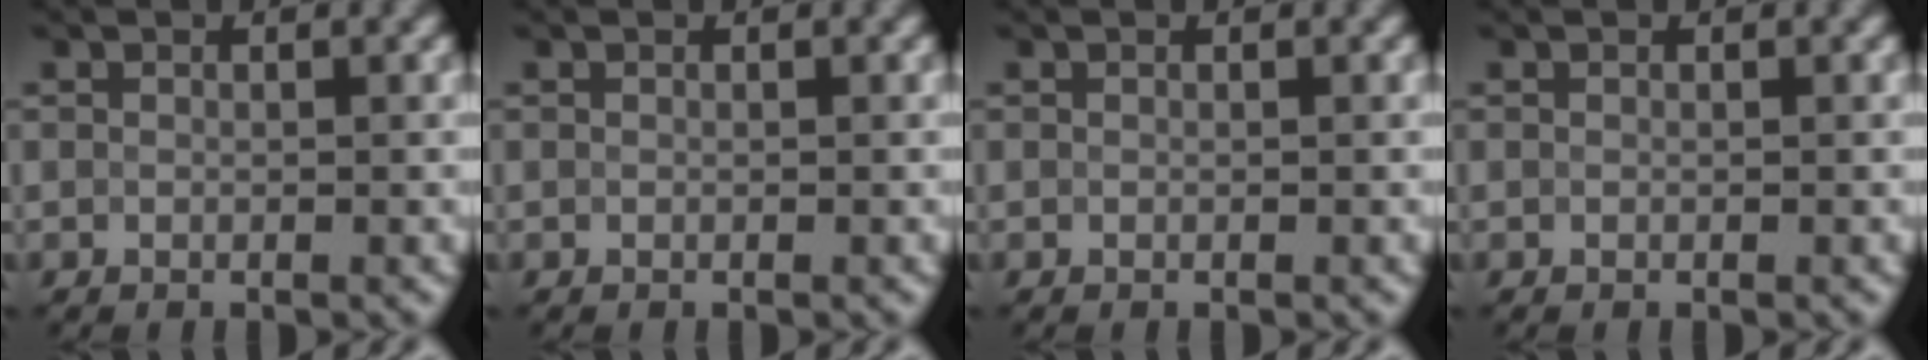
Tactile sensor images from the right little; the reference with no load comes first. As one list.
[{"total": 0.0}, {"total": 0.0}, {"total": 0.0}]